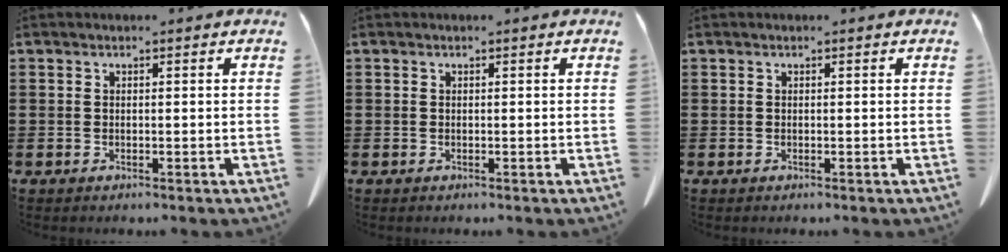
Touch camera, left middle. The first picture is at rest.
{"total": 0.0}
{"total": 0.0}